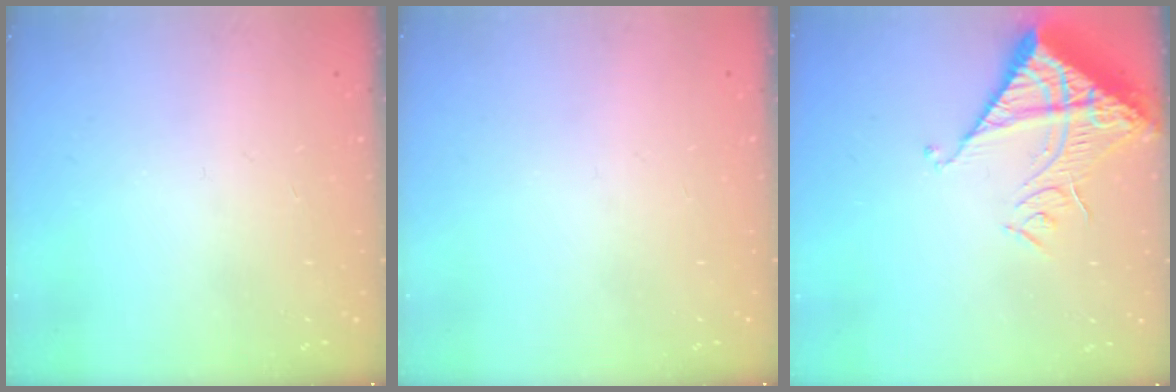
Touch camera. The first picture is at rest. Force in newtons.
{"total": 0.0}
{"total": 13.1, "press": 13.0, "slide": 1.7}